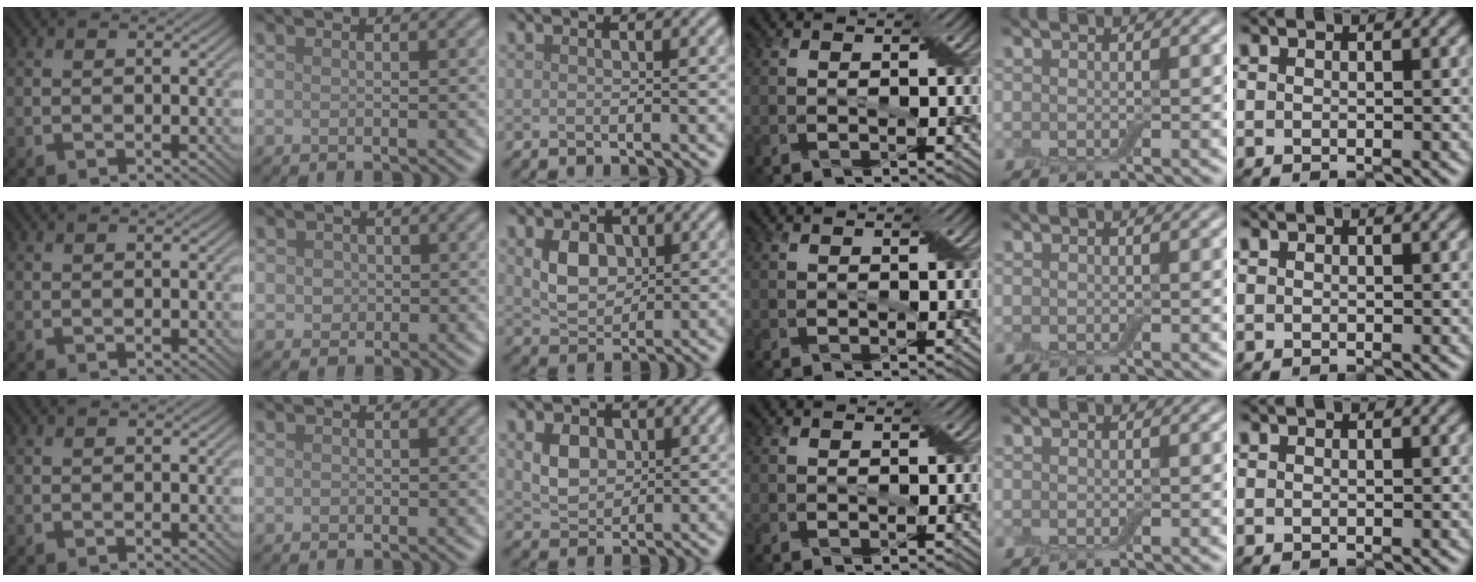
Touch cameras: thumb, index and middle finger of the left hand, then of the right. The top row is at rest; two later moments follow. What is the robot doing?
{"motion": "press", "object": "electronic device side button"}